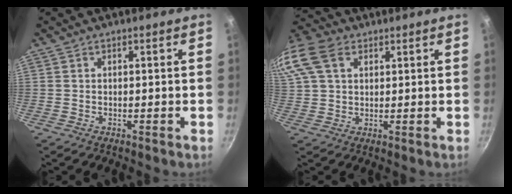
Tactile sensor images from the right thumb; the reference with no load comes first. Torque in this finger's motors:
{"motor_torque": [0.33, 1.65, 0.43, -0.30, 0.34]}